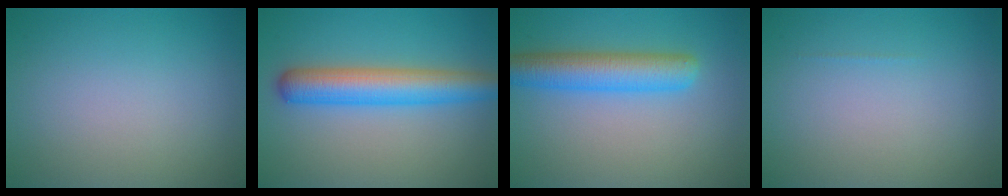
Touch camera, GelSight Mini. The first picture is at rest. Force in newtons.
{"total": 5.9, "press": 5.9, "slide": 0.1}
{"total": 5.5, "press": 5.5, "slide": 0.1}
{"total": 0.0}